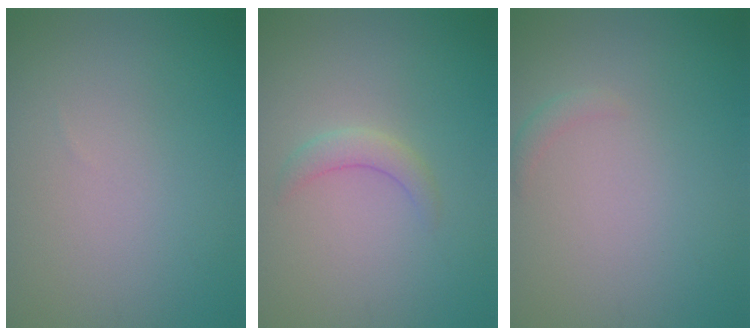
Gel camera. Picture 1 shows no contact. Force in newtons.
{"total": 1.7, "press": 1.7, "slide": 0.0}
{"total": 0.8, "press": 0.8, "slide": 0.0}